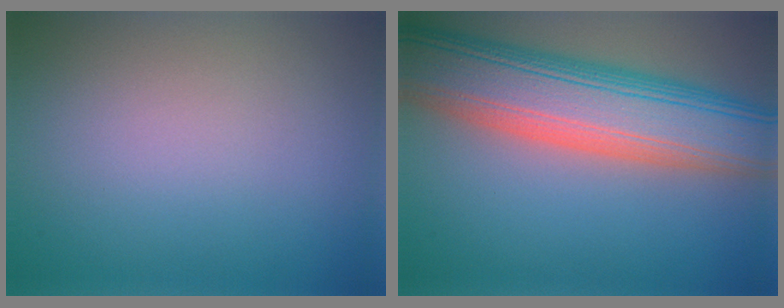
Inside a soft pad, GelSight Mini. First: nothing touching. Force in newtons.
{"total": 12.0, "press": 12.0, "slide": 0.7}